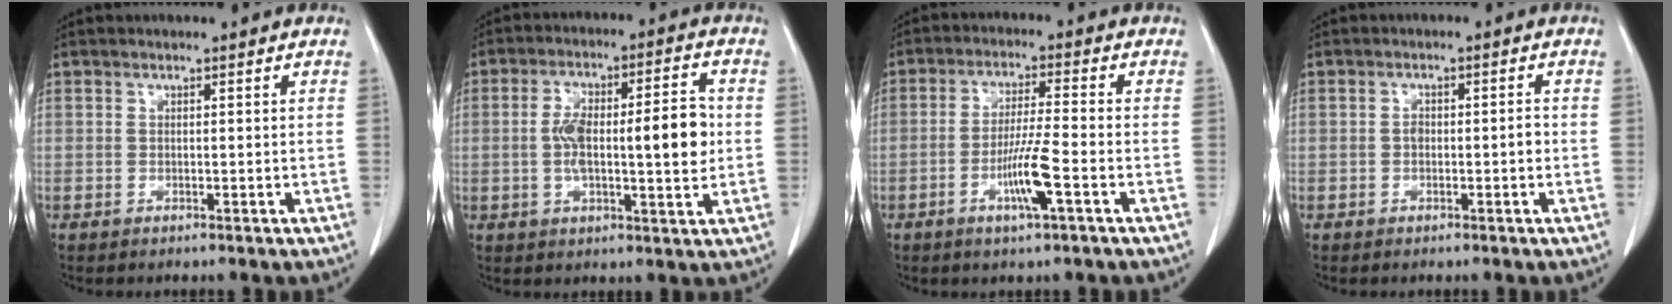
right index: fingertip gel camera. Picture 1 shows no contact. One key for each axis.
{"total": 12.8, "fx": 0.0, "fy": 3.3, "fz": 12.4, "tx": -0.203, "ty": 0.023, "tz": 0.001}
{"total": 7.2, "fx": -2.8, "fy": -0.2, "fz": 6.6, "tx": -0.126, "ty": -0.009, "tz": -0.053}
{"total": 2.3, "fx": -0.5, "fy": 0.9, "fz": 2.0, "tx": -0.033, "ty": 0.003, "tz": -0.007}